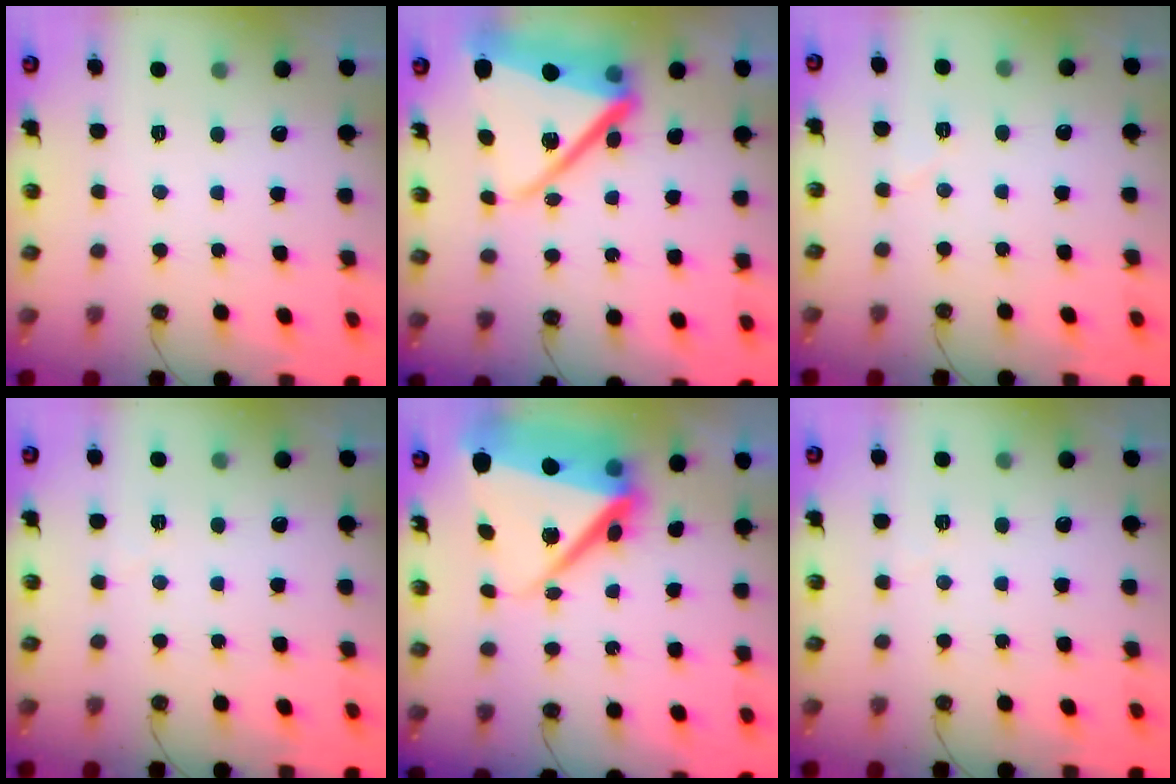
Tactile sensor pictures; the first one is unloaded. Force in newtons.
{"total": 18.5, "press": 18.4, "slide": 1.7}
{"total": 4.1, "press": 3.7, "slide": 1.6}
{"total": 1.6, "press": 1.4, "slide": 0.6}
{"total": 18.2, "press": 15.8, "slide": 8.9}
{"total": 1.6, "press": 1.4, "slide": 0.6}